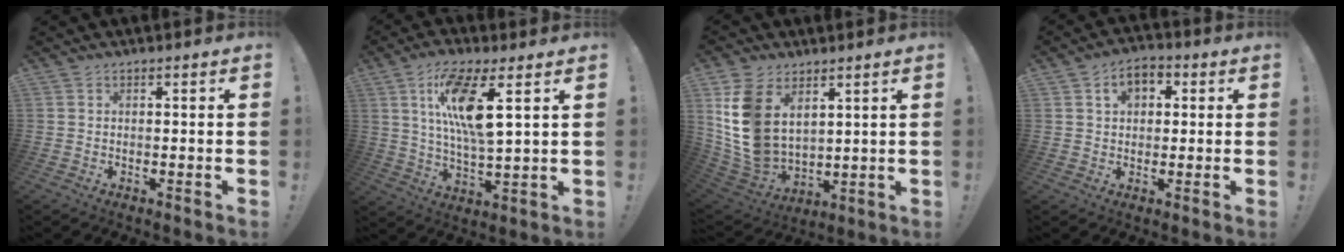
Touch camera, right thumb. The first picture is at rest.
{"total": 14.6, "force": [5.6, 4.2, 12.8], "torque": [-0.230, -0.015, 0.089]}
{"total": 14.7, "force": [5.7, 10.1, 9.0], "torque": [-0.209, -0.039, 0.111]}
{"total": 6.0, "force": [1.7, 4.4, 3.7], "torque": [-0.053, 0.005, 0.029]}